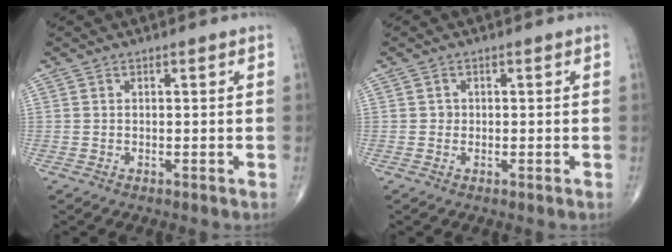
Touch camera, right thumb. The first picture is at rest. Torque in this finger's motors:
{"motor_torque": [0.21, 0.15, -0.02, -0.07, -0.01]}